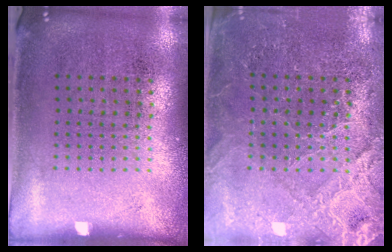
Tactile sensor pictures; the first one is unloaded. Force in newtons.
{"total": 3.3, "press": 3.2, "slide": 0.6}